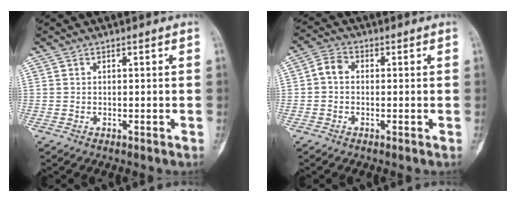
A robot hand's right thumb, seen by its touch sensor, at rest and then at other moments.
{"total": 3.7, "force": [-0.2, 2.8, 2.4], "torque": [-0.037, 0.011, -0.015]}